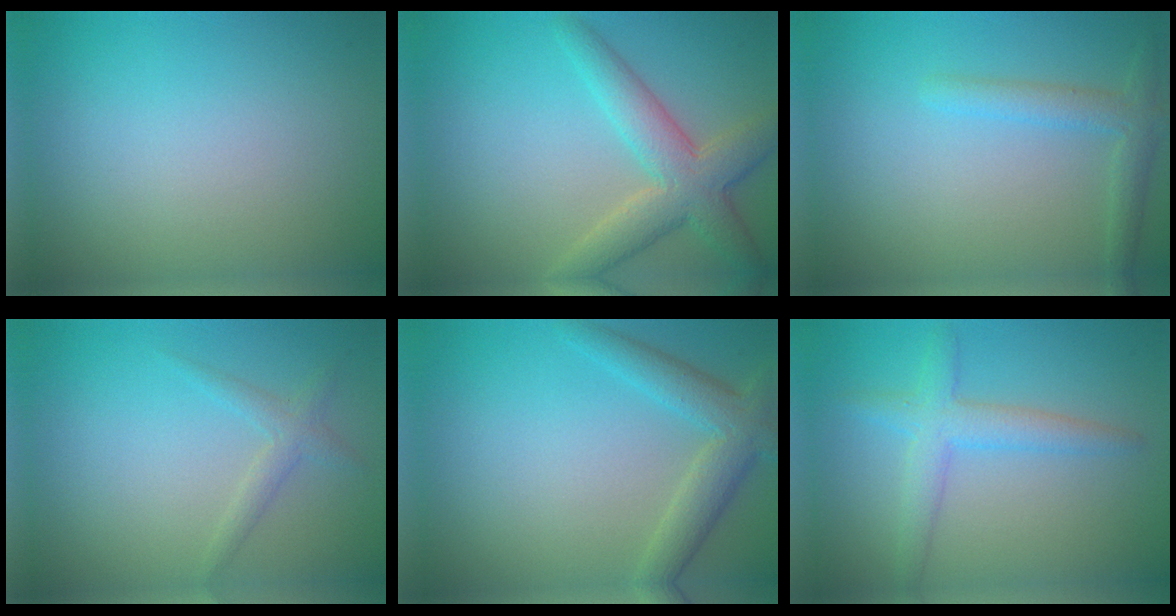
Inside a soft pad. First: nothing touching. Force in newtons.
{"total": 4.3, "press": 4.3, "slide": 0.3}
{"total": 2.3, "press": 2.3, "slide": 0.1}
{"total": 1.5, "press": 1.5, "slide": 0.1}
{"total": 4.0, "press": 4.0, "slide": 0.2}
{"total": 2.6, "press": 2.6, "slide": 0.2}